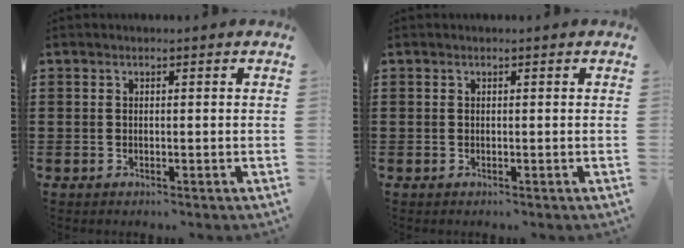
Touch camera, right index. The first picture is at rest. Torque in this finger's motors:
{"motor_torque": [0.14, -0.13, 0.00, 0.01]}